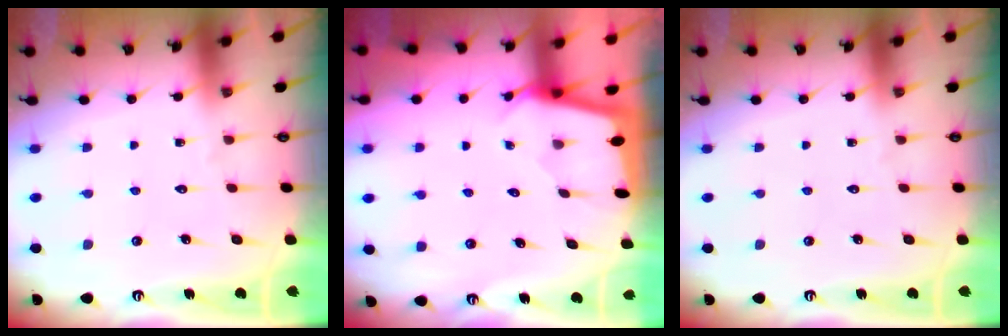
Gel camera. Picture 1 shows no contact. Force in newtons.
{"total": 1.8, "press": 1.8, "slide": 0.3}
{"total": 0.0}